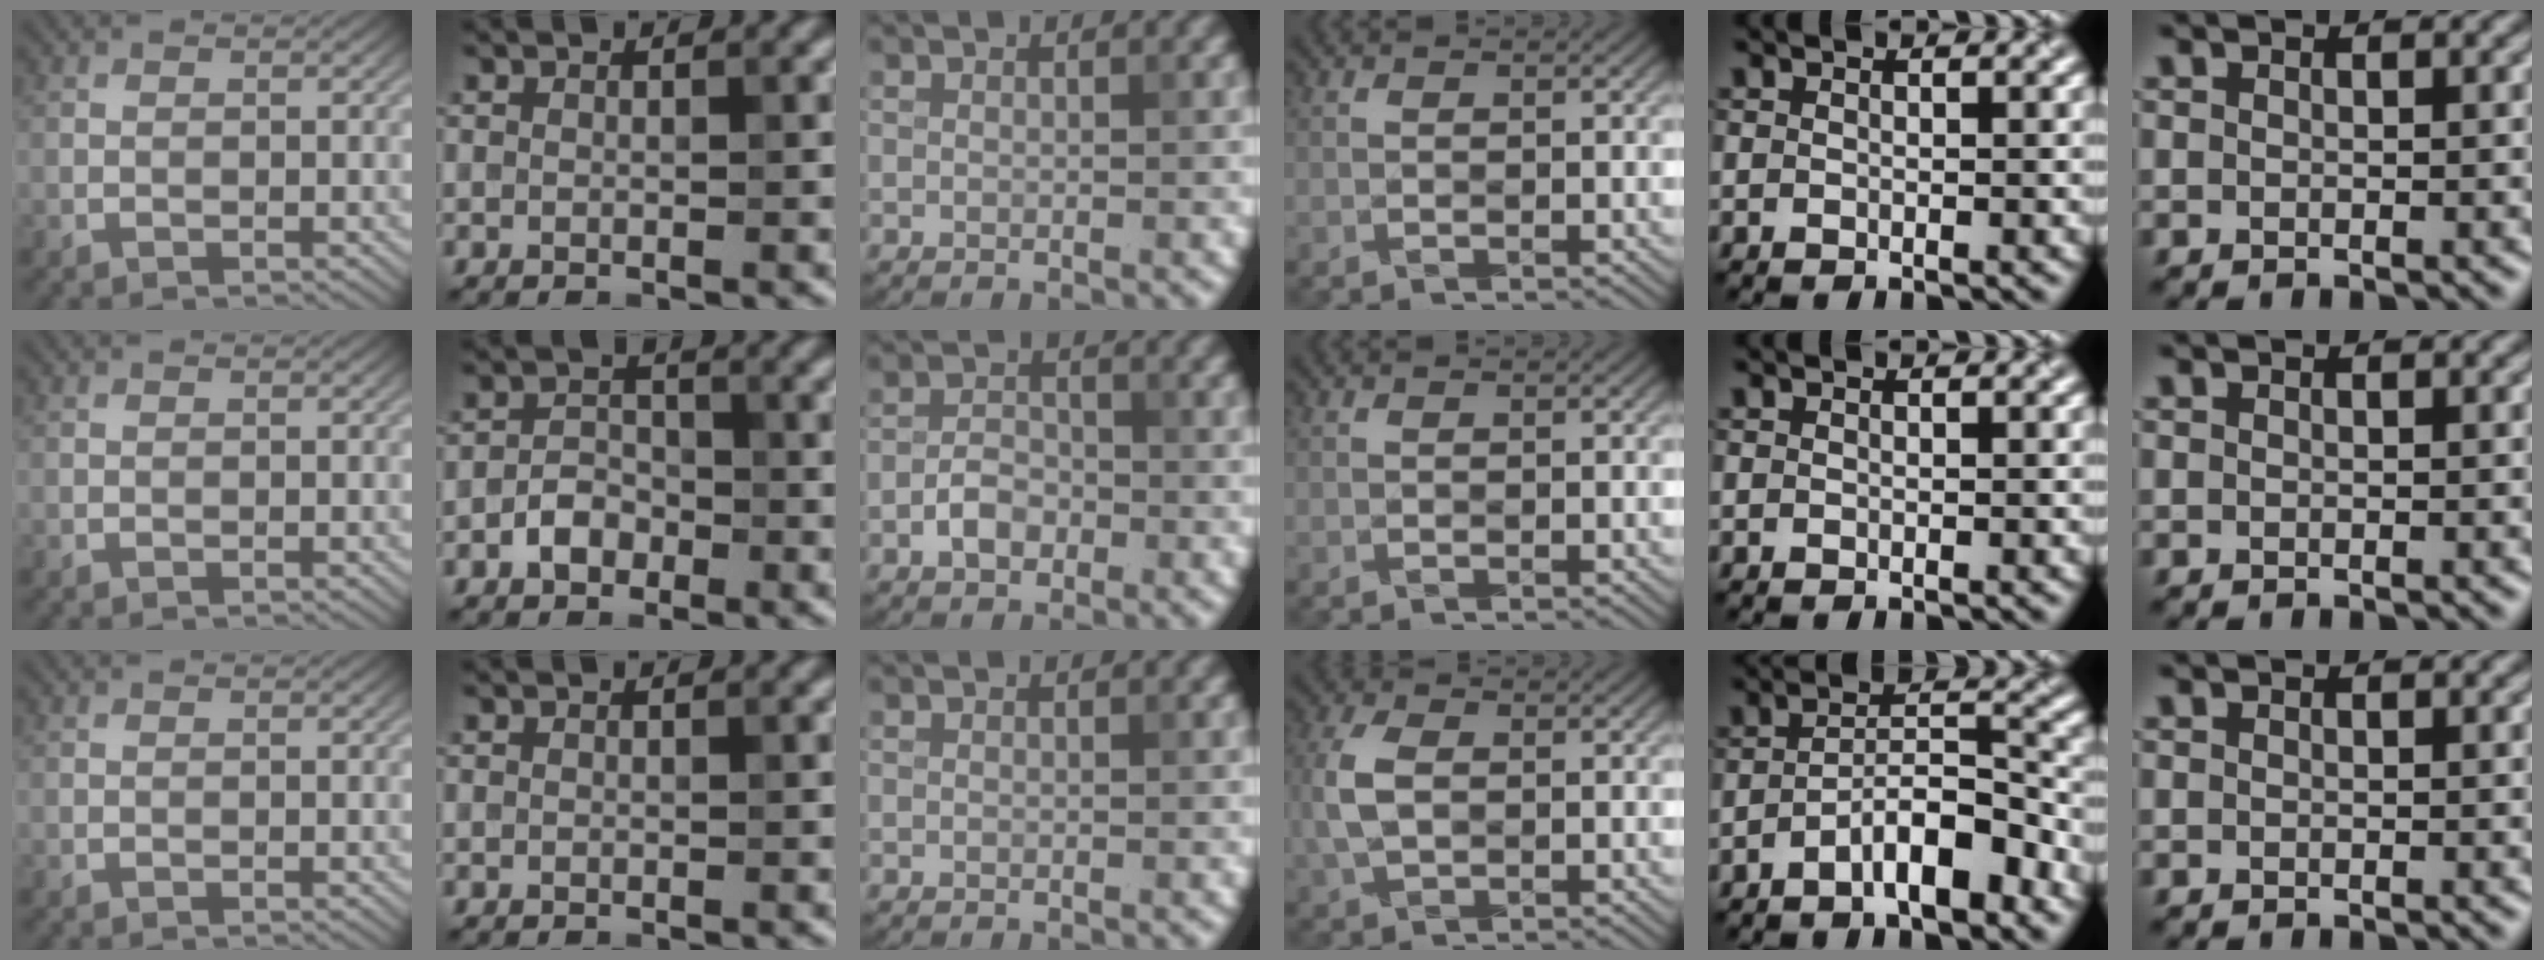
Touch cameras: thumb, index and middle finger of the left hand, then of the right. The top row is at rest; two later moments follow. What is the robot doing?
{"motion": "fold", "object": "apron"}